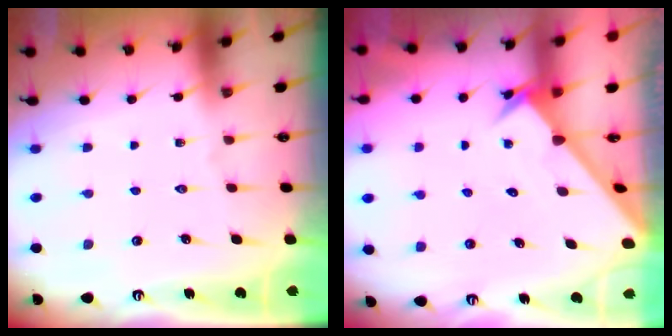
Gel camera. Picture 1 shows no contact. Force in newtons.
{"total": 2.6, "press": 2.6, "slide": 0.2}